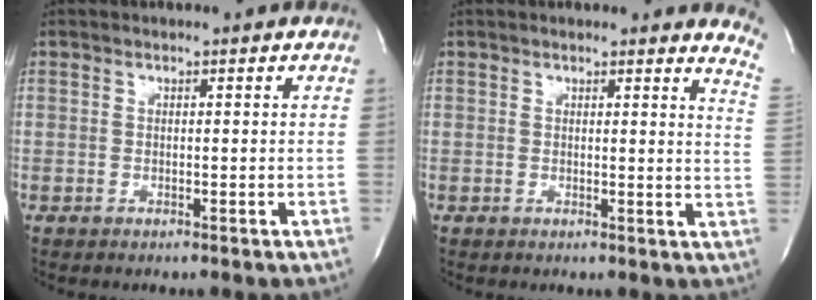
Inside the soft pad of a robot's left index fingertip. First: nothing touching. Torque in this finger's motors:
{"motor_torque": [0.61, -0.75, 0.18, 0.01]}